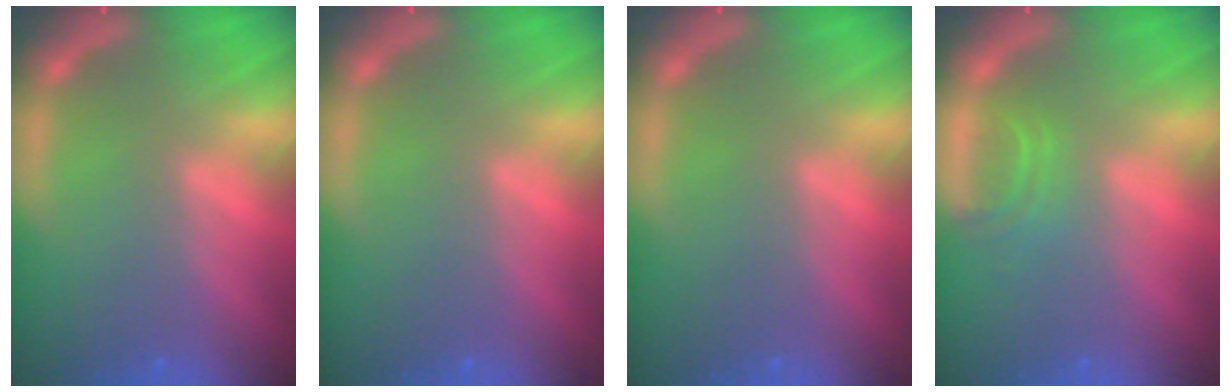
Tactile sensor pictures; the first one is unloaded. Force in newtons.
{"total": 0.0}
{"total": 0.0}
{"total": 1.9}